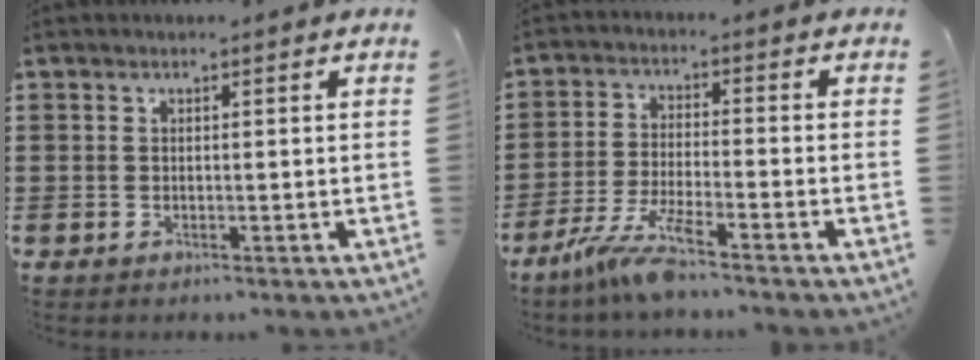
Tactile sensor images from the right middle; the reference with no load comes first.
{"total": 6.7, "force": [-5.3, -0.1, 4.0], "torque": [-0.091, -0.017, -0.104]}